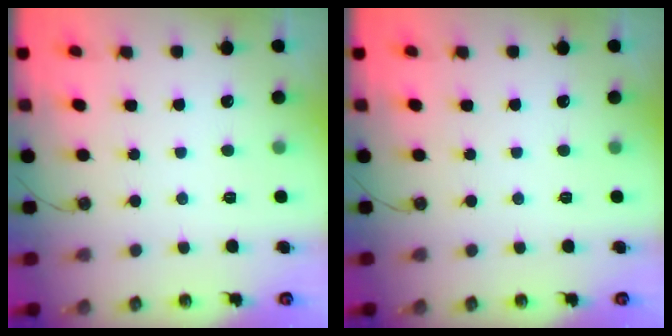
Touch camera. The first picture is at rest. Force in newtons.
{"total": 0.0}